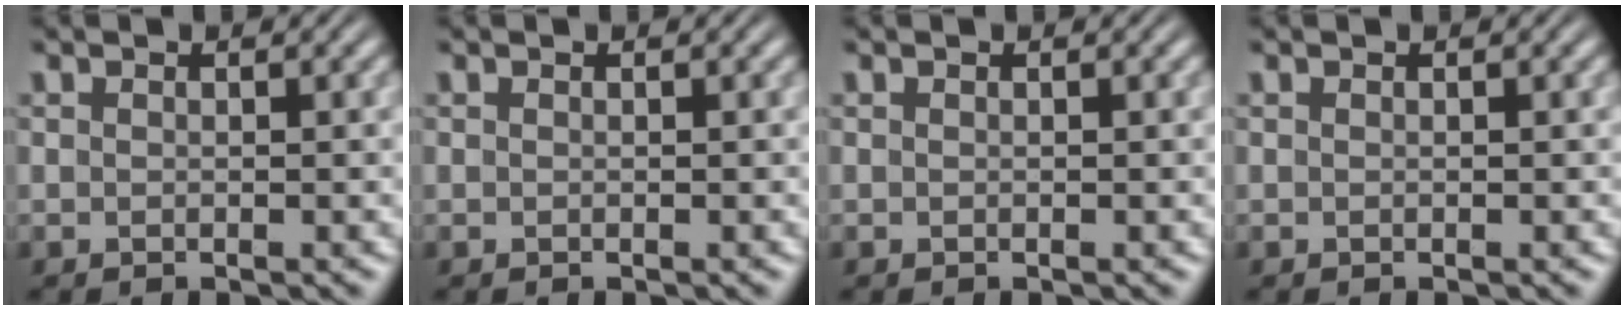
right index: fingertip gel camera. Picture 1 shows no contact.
{"total": 0.0}
{"total": 0.0}
{"total": 0.0}